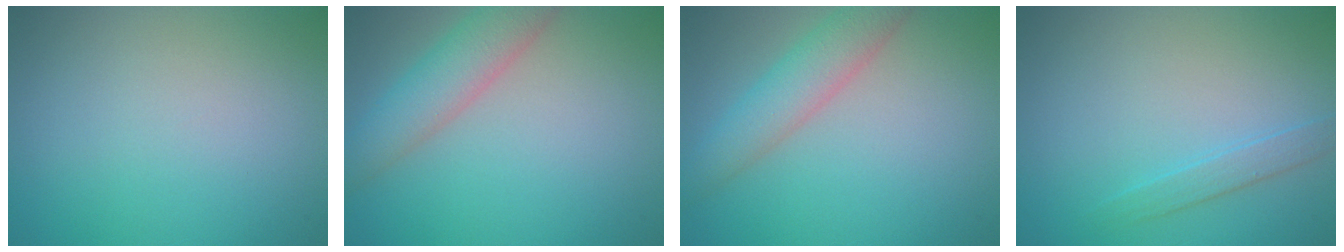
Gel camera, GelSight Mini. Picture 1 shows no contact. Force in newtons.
{"total": 4.6, "press": 4.6, "slide": 0.3}
{"total": 4.1, "press": 4.1, "slide": 0.2}
{"total": 1.4, "press": 1.4, "slide": 0.0}